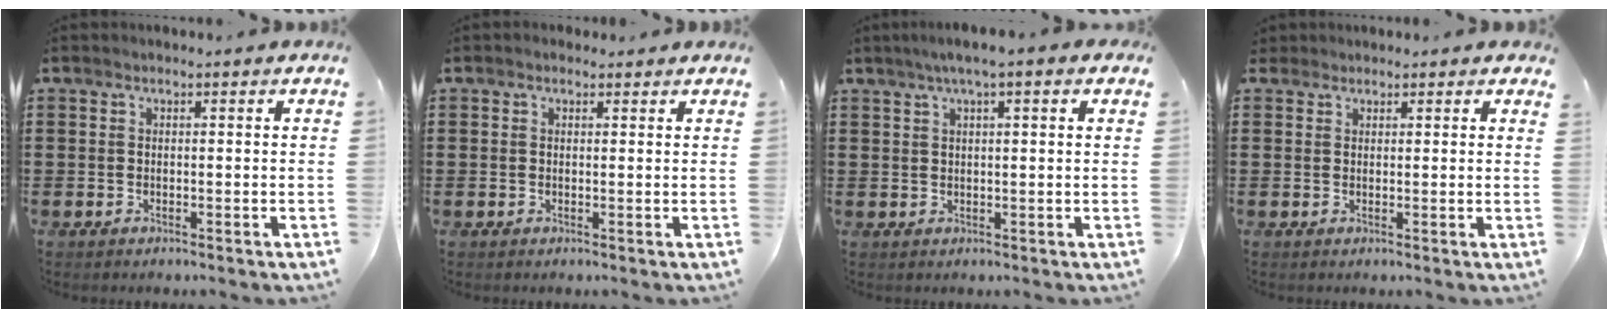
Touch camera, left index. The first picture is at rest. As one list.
[{"total": 0.6, "force": [0.3, 0.5, 0.2], "torque": [-0.006, 0.004, 0.005]}, {"total": 2.8, "force": [1.4, 0.1, 2.4], "torque": [-0.049, 0.002, 0.023]}, {"total": 1.7, "force": [1.3, 1.0, 0.2], "torque": [-0.009, 0.007, 0.026]}]